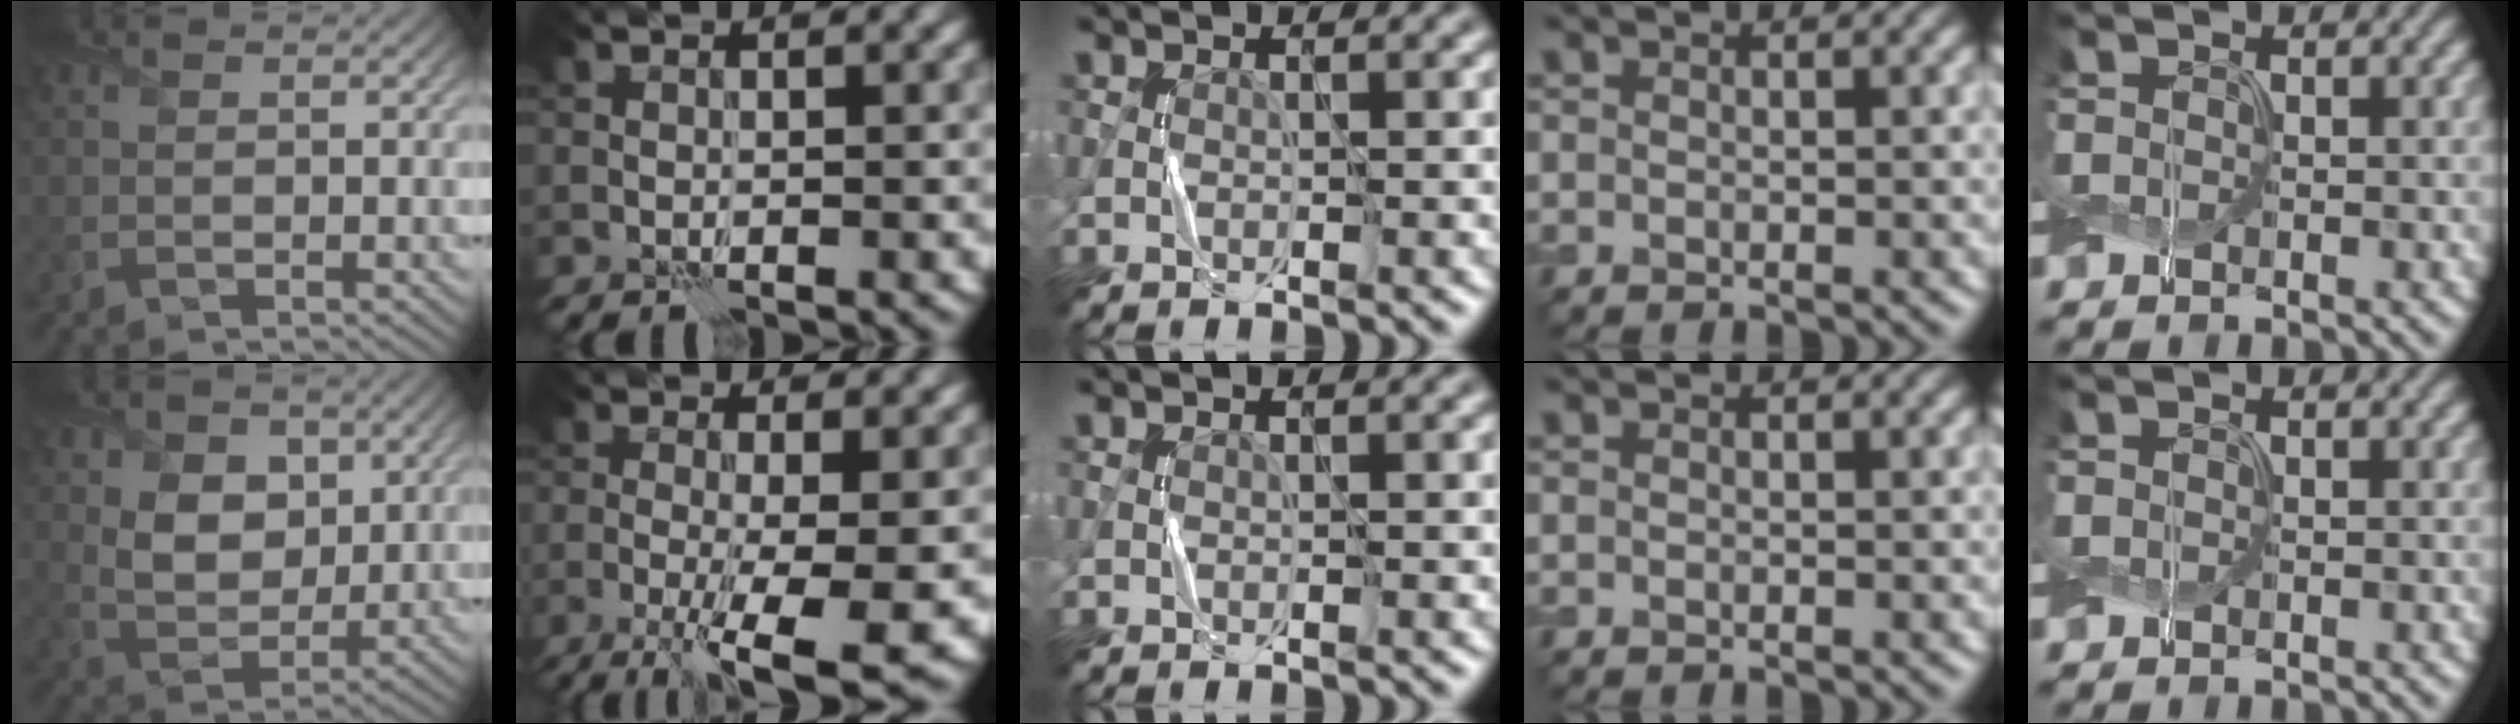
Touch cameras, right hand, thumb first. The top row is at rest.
{"thumb": {"total": 7.4, "force": [2.3, 5.3, 4.6], "torque": [-0.107, -0.010, 0.036]}, "index": {"total": 8.7, "force": [-3.7, 2.0, 7.6], "torque": [-0.124, -0.012, -0.058]}}